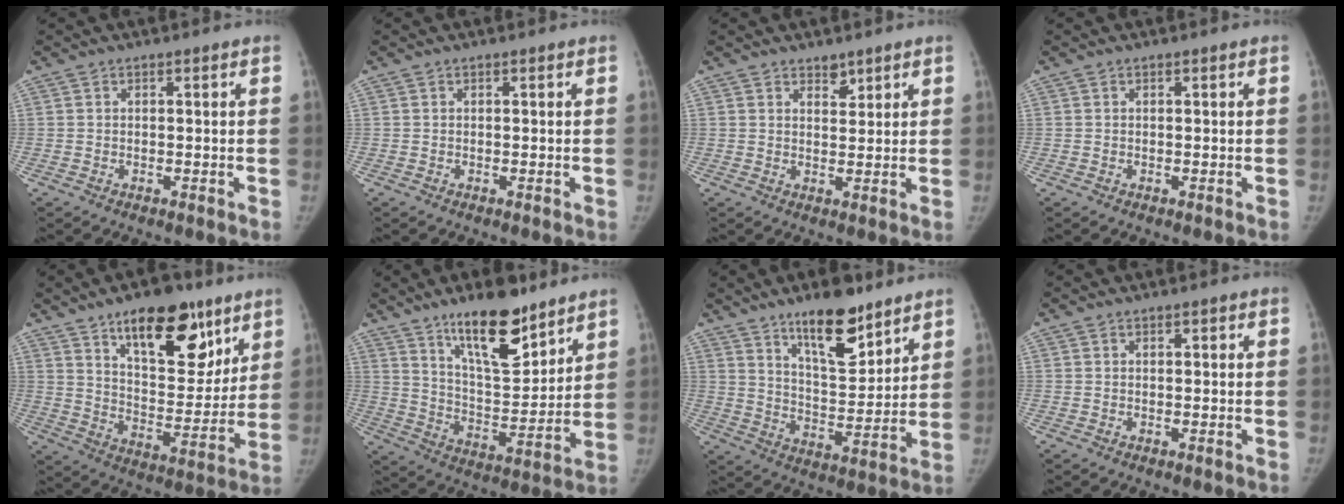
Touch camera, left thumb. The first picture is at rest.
{"total": 0.0}
{"total": 2.6, "force": [2.0, 1.4, 0.9], "torque": [0.000, -0.014, 0.032]}
{"total": 0.0}
{"total": 19.7, "force": [11.9, 9.0, 12.9], "torque": [-0.137, -0.065, 0.190]}
{"total": 16.7, "force": [11.6, 5.7, 10.6], "torque": [-0.137, -0.079, 0.201]}
{"total": 14.2, "force": [9.9, 5.0, 8.9], "torque": [-0.112, -0.070, 0.169]}
{"total": 0.7, "force": [0.3, 0.4, 0.5], "torque": [-0.006, 0.000, 0.004]}